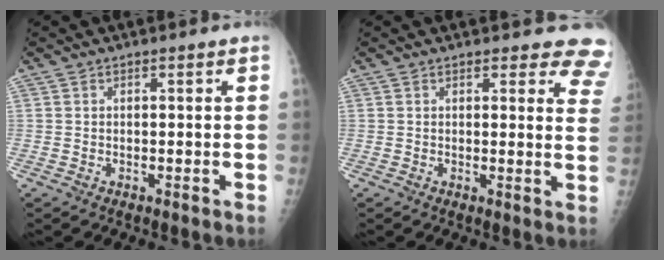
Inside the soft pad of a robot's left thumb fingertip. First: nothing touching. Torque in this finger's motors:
{"motor_torque": [0.18, 0.26, -0.25, -0.27, 0.04]}